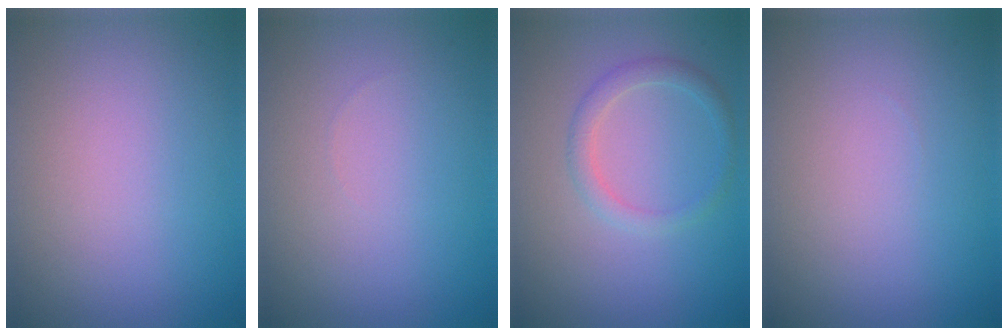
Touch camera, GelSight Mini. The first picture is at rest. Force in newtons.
{"total": 0.0}
{"total": 1.9, "press": 1.9, "slide": 0.1}
{"total": 0.0}